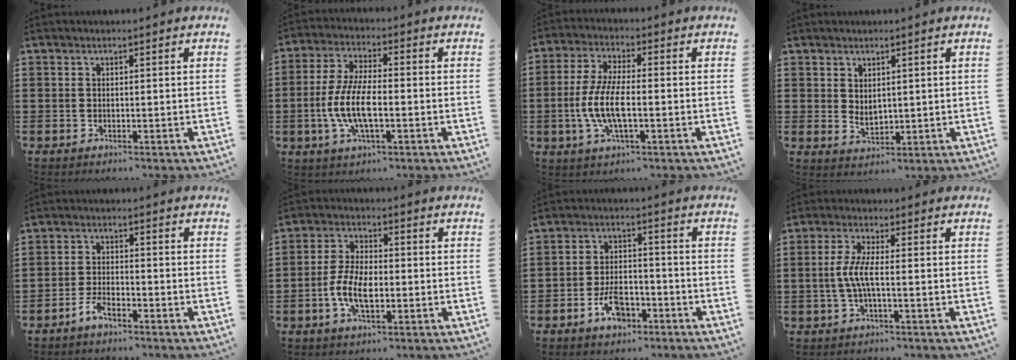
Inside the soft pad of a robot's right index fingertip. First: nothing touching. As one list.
[{"total": 8.7, "force": [-2.2, 3.0, 7.8], "torque": [-0.180, -0.014, -0.047]}, {"total": 7.8, "force": [-2.0, 2.5, 7.2], "torque": [-0.163, -0.012, -0.042]}, {"total": 2.2, "force": [1.3, 1.3, 1.2], "torque": [-0.026, 0.002, 0.025]}, {"total": 3.5, "force": [-2.7, 1.1, 2.0], "torque": [-0.049, 0.002, -0.055]}, {"total": 7.1, "force": [-2.0, 3.4, 5.9], "torque": [-0.137, -0.002, -0.042]}, {"total": 6.1, "force": [-3.5, 3.0, 4.0], "torque": [-0.085, 0.006, -0.067]}, {"total": 4.6, "force": [-0.8, 0.7, 4.5], "torque": [-0.110, -0.009, -0.027]}]